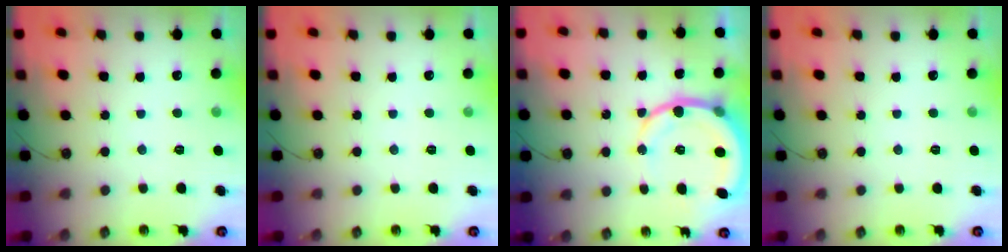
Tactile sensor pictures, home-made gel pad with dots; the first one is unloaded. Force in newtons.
{"total": 0.0}
{"total": 12.0, "press": 11.8, "slide": 2.2}
{"total": 0.0}